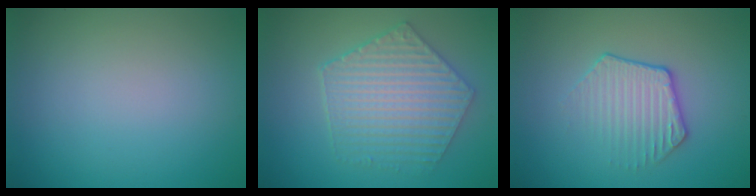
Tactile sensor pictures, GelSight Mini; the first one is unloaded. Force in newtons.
{"total": 5.6, "press": 4.6, "slide": 3.1}
{"total": 2.7, "press": 2.2, "slide": 1.6}